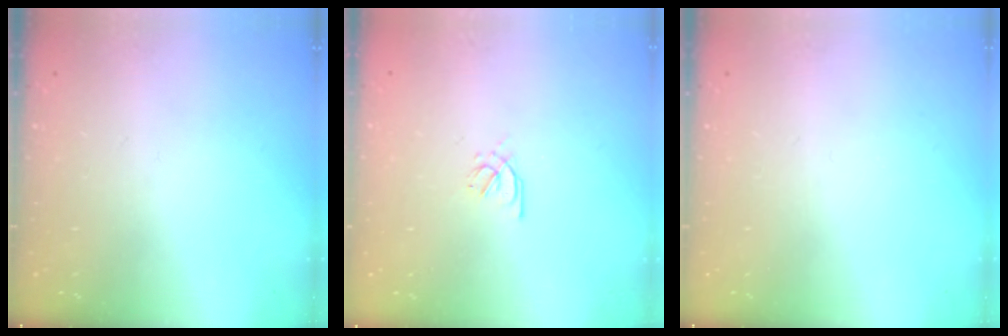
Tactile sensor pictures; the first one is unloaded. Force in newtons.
{"total": 2.6, "press": 2.5, "slide": 0.7}
{"total": 0.0}